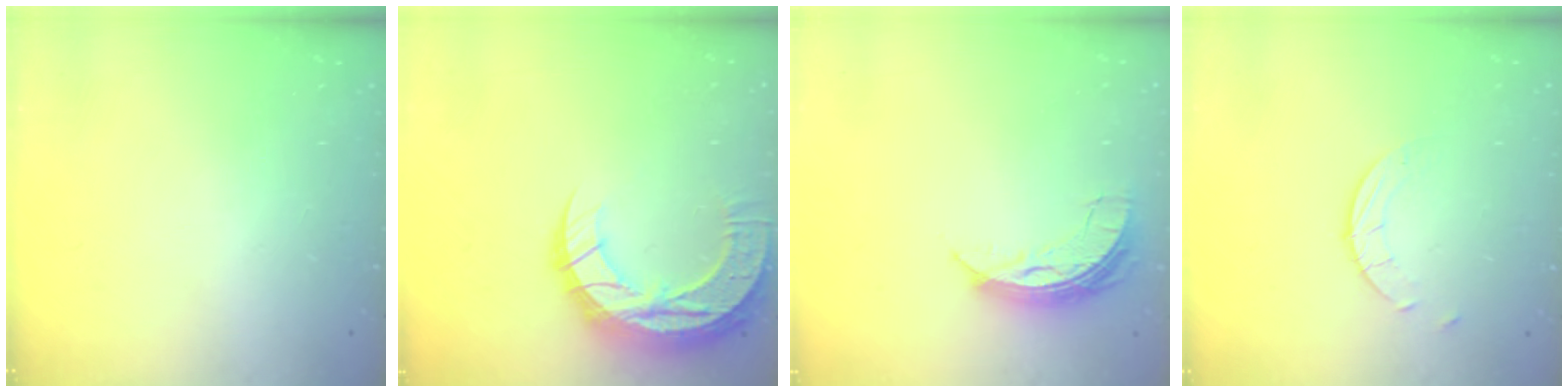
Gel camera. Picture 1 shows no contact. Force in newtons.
{"total": 15.8, "press": 15.7, "slide": 1.1}
{"total": 7.6, "press": 7.5, "slide": 1.1}
{"total": 2.6, "press": 2.6, "slide": 0.2}